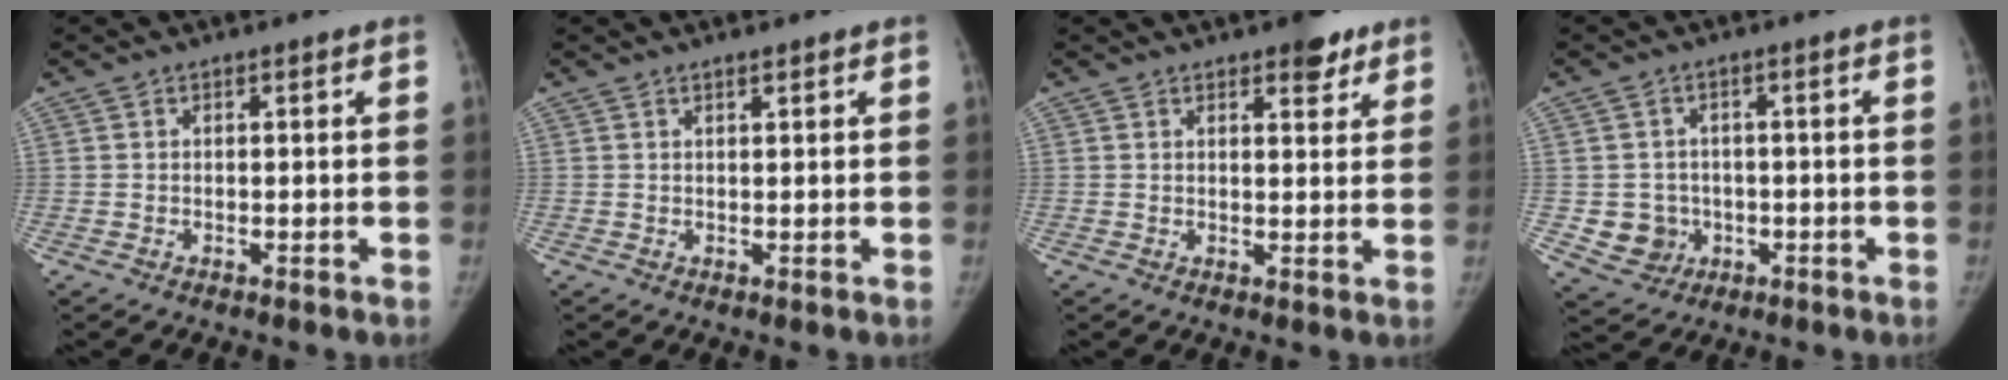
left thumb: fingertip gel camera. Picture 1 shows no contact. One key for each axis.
{"total": 1.1, "fx": 0.9, "fy": 0.2, "fz": 0.6, "tx": -0.008, "ty": -0.006, "tz": 0.016}
{"total": 5.2, "fx": 3.4, "fy": 2.1, "fz": 3.3, "tx": -0.023, "ty": -0.016, "tz": 0.042}
{"total": 5.7, "fx": -0.9, "fy": 5.5, "fz": 1.4, "tx": 0.003, "ty": 0.007, "tz": -0.005}